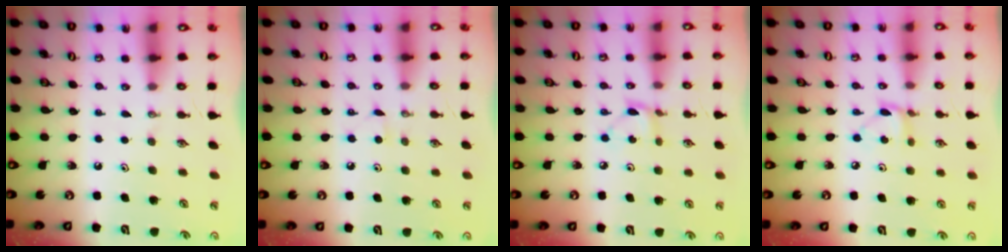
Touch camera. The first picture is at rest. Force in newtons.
{"total": 2.9, "press": 2.9, "slide": 0.4}
{"total": 2.9, "press": 2.9, "slide": 0.4}
{"total": 5.0, "press": 4.9, "slide": 0.5}